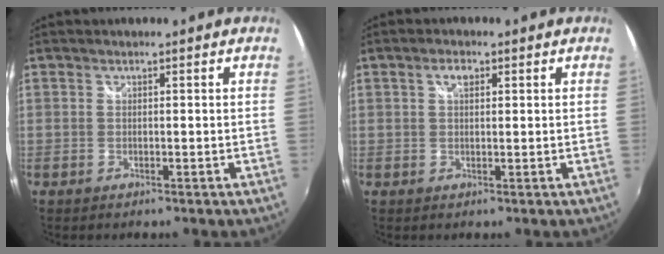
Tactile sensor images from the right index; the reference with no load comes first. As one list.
[{"total": 2.2, "force": [0.9, 1.1, 1.7], "torque": [-0.027, 0.006, 0.013]}]